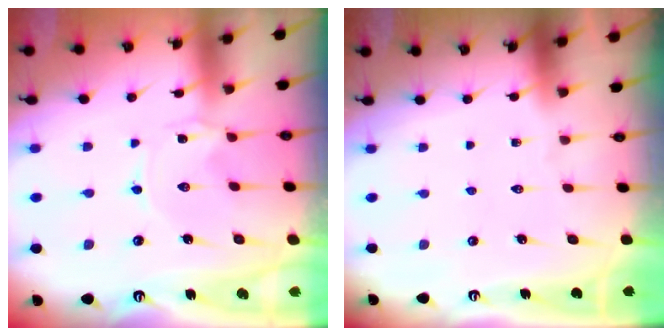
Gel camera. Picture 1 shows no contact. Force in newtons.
{"total": 0.0}